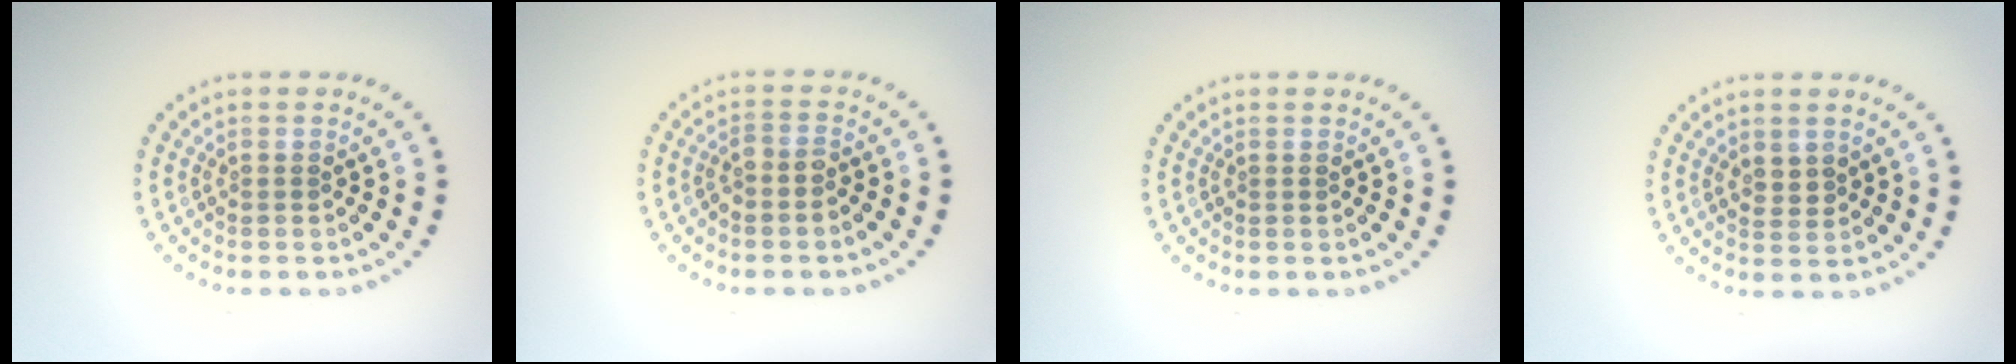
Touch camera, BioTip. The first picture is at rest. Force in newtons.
{"total": 1.2, "press": 0.9, "slide": 0.8}
{"total": 0.0}
{"total": 1.2, "press": 1.0, "slide": 0.5}